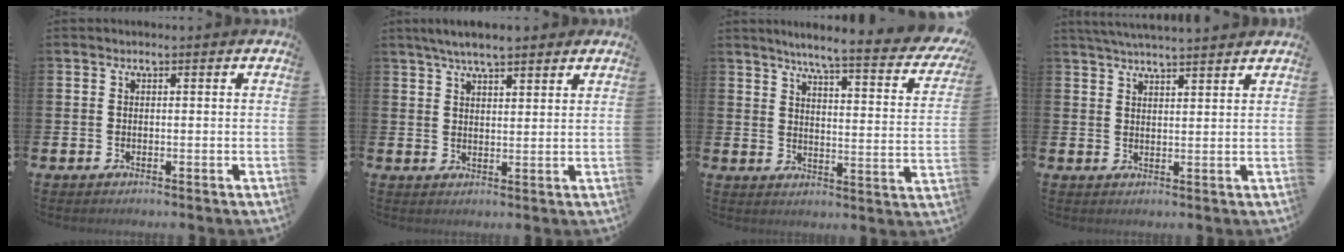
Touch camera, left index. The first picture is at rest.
{"total": 4.9, "force": [4.4, 0.8, 2.0], "torque": [-0.047, -0.008, 0.080]}
{"total": 5.4, "force": [4.6, 0.1, 2.7], "torque": [-0.060, -0.044, 0.066]}
{"total": 3.8, "force": [3.8, -0.3, 0.6], "torque": [-0.019, -0.013, 0.069]}